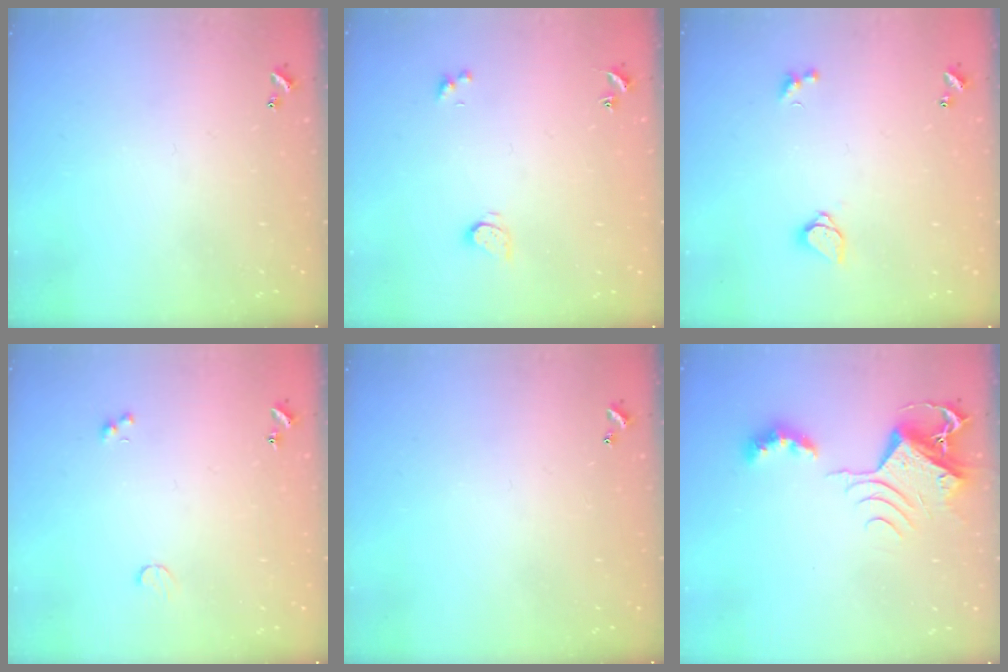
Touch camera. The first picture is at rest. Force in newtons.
{"total": 1.5, "press": 1.4, "slide": 0.4}
{"total": 1.7, "press": 1.7, "slide": 0.4}
{"total": 1.1, "press": 1.0, "slide": 0.6}
{"total": 0.0}
{"total": 8.1, "press": 8.1, "slide": 0.6}